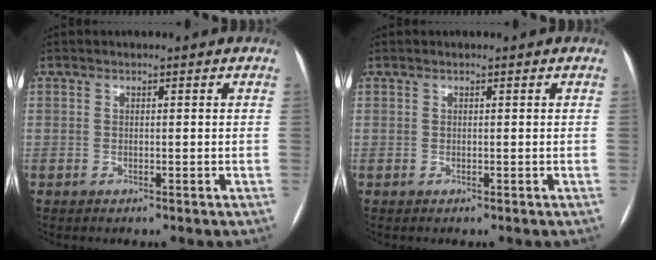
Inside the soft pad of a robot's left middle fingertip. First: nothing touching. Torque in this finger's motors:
{"motor_torque": [0.01, 0.00, -0.25, -0.21]}